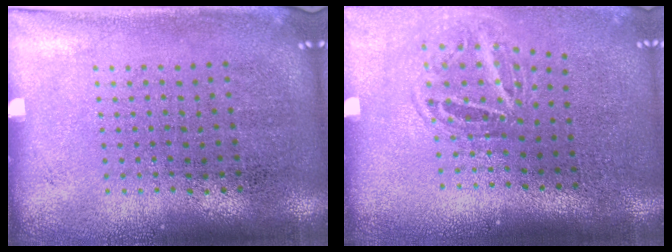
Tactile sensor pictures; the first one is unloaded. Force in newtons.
{"total": 1.7, "press": 1.1, "slide": 1.3}